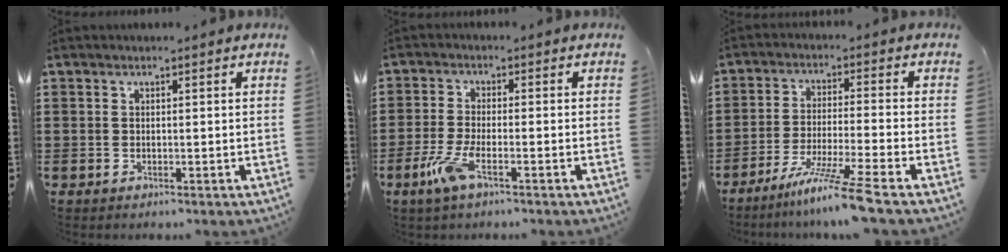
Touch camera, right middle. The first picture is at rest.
{"total": 5.4, "force": [-2.7, 1.3, 4.5], "torque": [-0.107, -0.014, -0.053]}
{"total": 8.1, "force": [-6.3, -1.3, 4.9], "torque": [-0.097, -0.022, -0.123]}